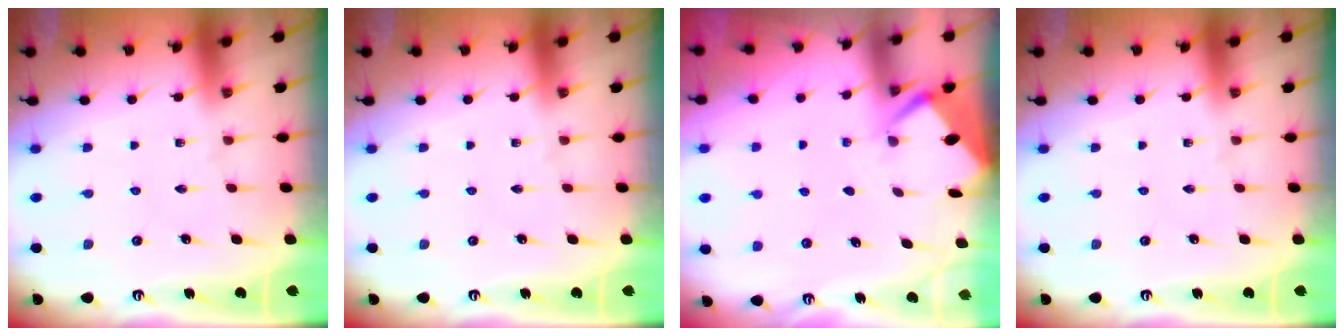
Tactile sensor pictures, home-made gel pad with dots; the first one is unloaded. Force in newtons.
{"total": 0.0}
{"total": 2.8, "press": 2.8, "slide": 0.3}
{"total": 0.0}